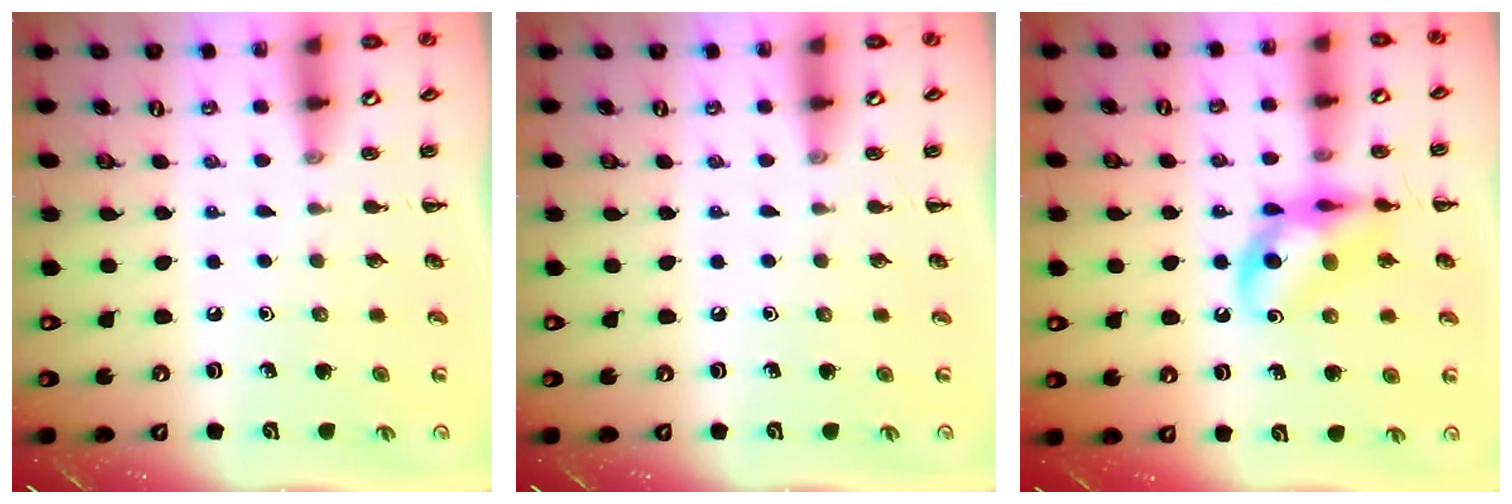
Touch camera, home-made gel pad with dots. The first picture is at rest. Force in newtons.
{"total": 0.0}
{"total": 12.6, "press": 12.4, "slide": 2.3}